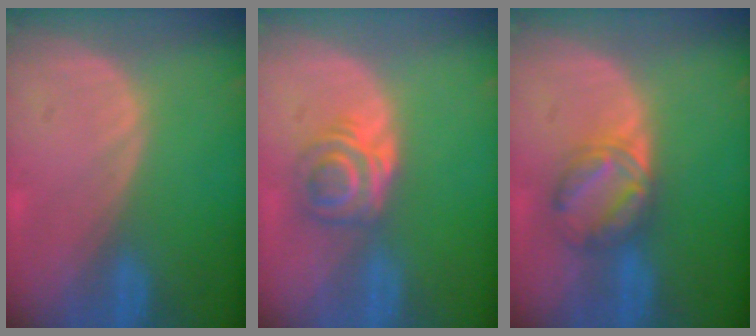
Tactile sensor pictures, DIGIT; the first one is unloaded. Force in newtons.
{"total": 6.1, "press": 5.0, "slide": 3.5}
{"total": 5.7, "press": 5.7, "slide": 0.7}